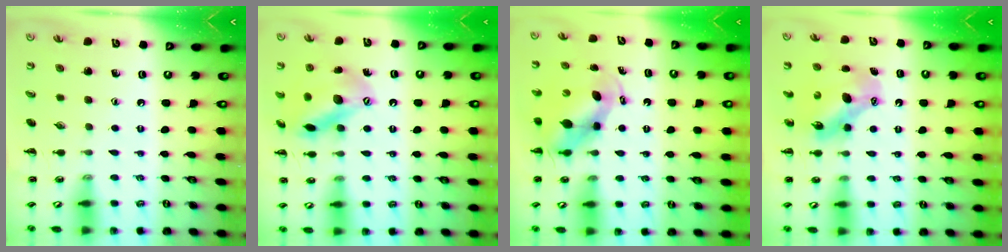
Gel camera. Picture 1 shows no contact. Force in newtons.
{"total": 14.3, "press": 14.3, "slide": 1.0}
{"total": 5.3, "press": 5.2, "slide": 1.0}
{"total": 8.8, "press": 8.6, "slide": 1.6}